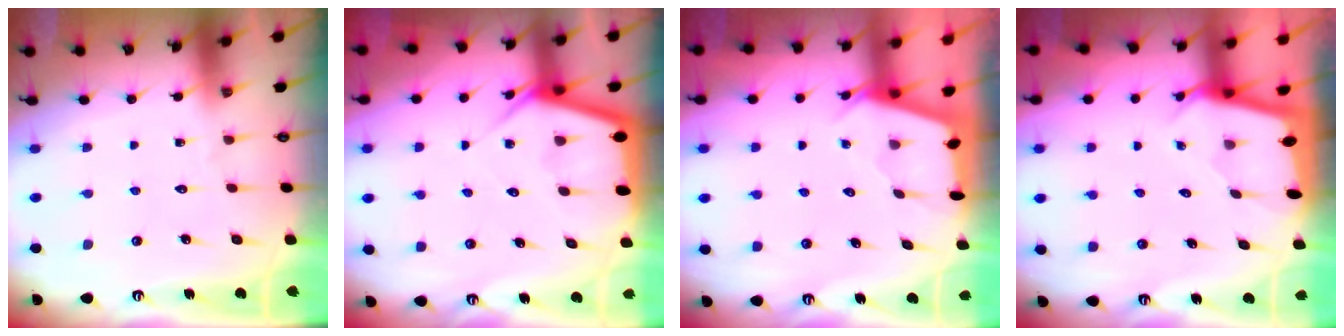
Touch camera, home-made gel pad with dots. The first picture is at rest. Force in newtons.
{"total": 6.2, "press": 6.2, "slide": 0.5}
{"total": 2.4, "press": 2.4, "slide": 0.3}
{"total": 1.4, "press": 1.4, "slide": 0.1}